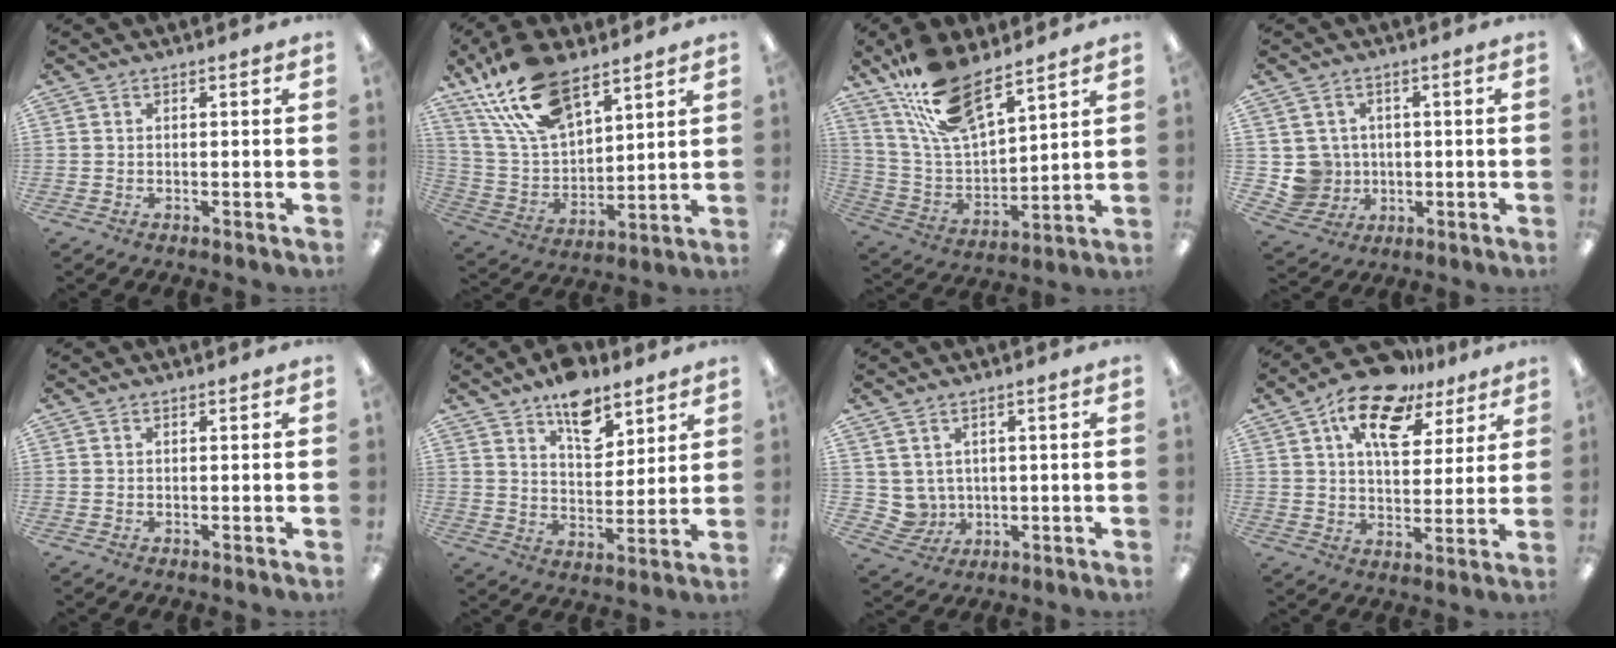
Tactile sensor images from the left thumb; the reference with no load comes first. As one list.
[{"total": 20.0, "force": [12.8, 9.7, 12.0], "torque": [-0.249, -0.053, 0.227]}, {"total": 17.3, "force": [13.1, 6.2, 9.5], "torque": [-0.206, -0.064, 0.237]}, {"total": 6.2, "force": [0.6, 6.2, 0.4], "torque": [-0.029, 0.003, 0.022]}, {"total": 0.0}, {"total": 11.3, "force": [7.9, 5.8, 5.6], "torque": [-0.068, -0.045, 0.138]}, {"total": 4.5, "force": [2.3, 3.9, 0.4], "torque": [-0.034, -0.009, 0.047]}, {"total": 15.4, "force": [9.8, 7.8, 9.0], "torque": [-0.148, -0.043, 0.171]}]